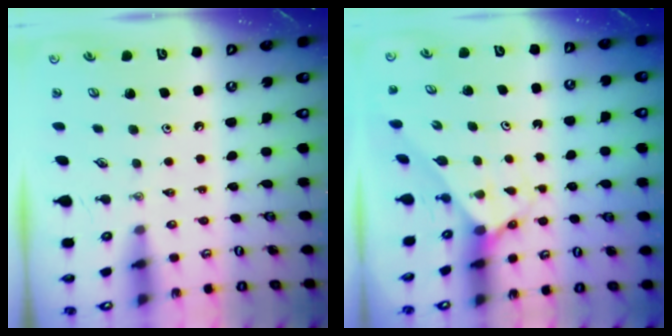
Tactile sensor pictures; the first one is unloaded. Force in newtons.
{"total": 2.7, "press": 2.7, "slide": 0.2}